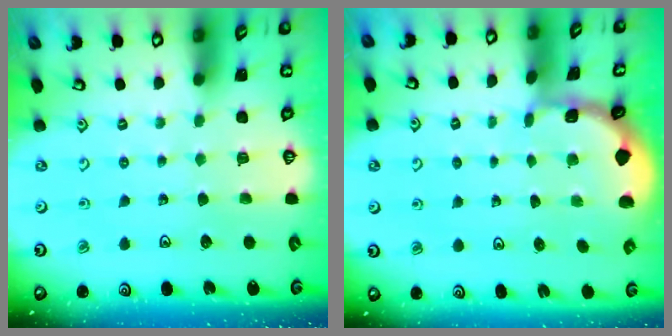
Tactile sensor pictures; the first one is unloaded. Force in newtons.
{"total": 1.1, "press": 1.1, "slide": 0.1}